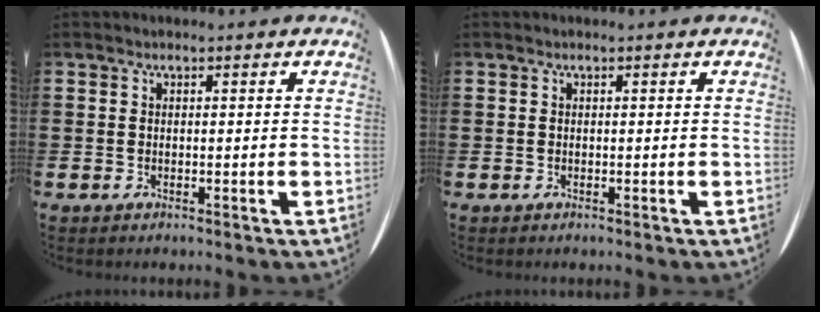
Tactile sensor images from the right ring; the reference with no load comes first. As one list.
[{"total": 0.0}]